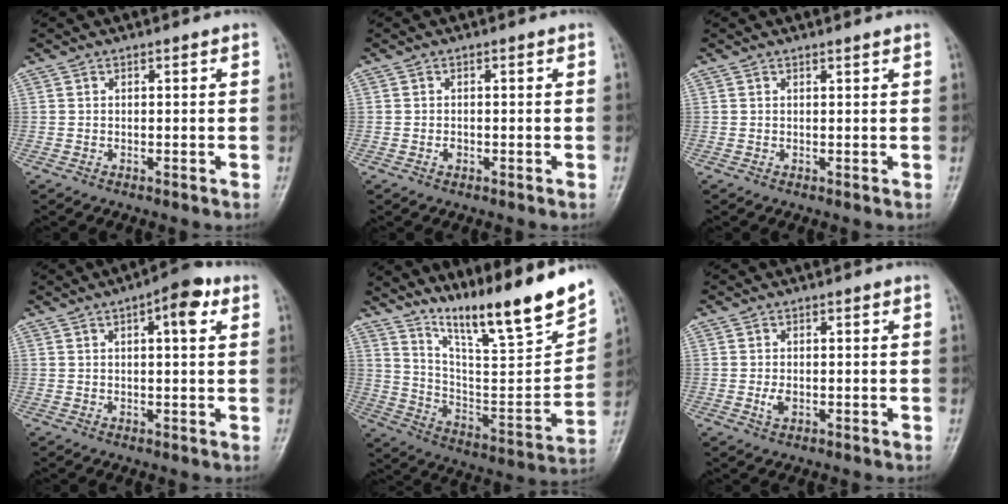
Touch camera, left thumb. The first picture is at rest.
{"total": 1.0, "force": [-0.4, 0.7, 0.6], "torque": [-0.006, 0.002, -0.006]}
{"total": 0.7, "force": [0.6, -0.1, 0.3], "torque": [-0.010, -0.003, 0.013]}
{"total": 6.8, "force": [2.8, 2.3, 5.8], "torque": [-0.071, 0.006, 0.032]}
{"total": 20.4, "force": [15.7, 1.4, 12.9], "torque": [-0.175, -0.093, 0.273]}
{"total": 2.0, "force": [-0.3, 1.2, 1.6], "torque": [-0.030, -0.002, -0.006]}